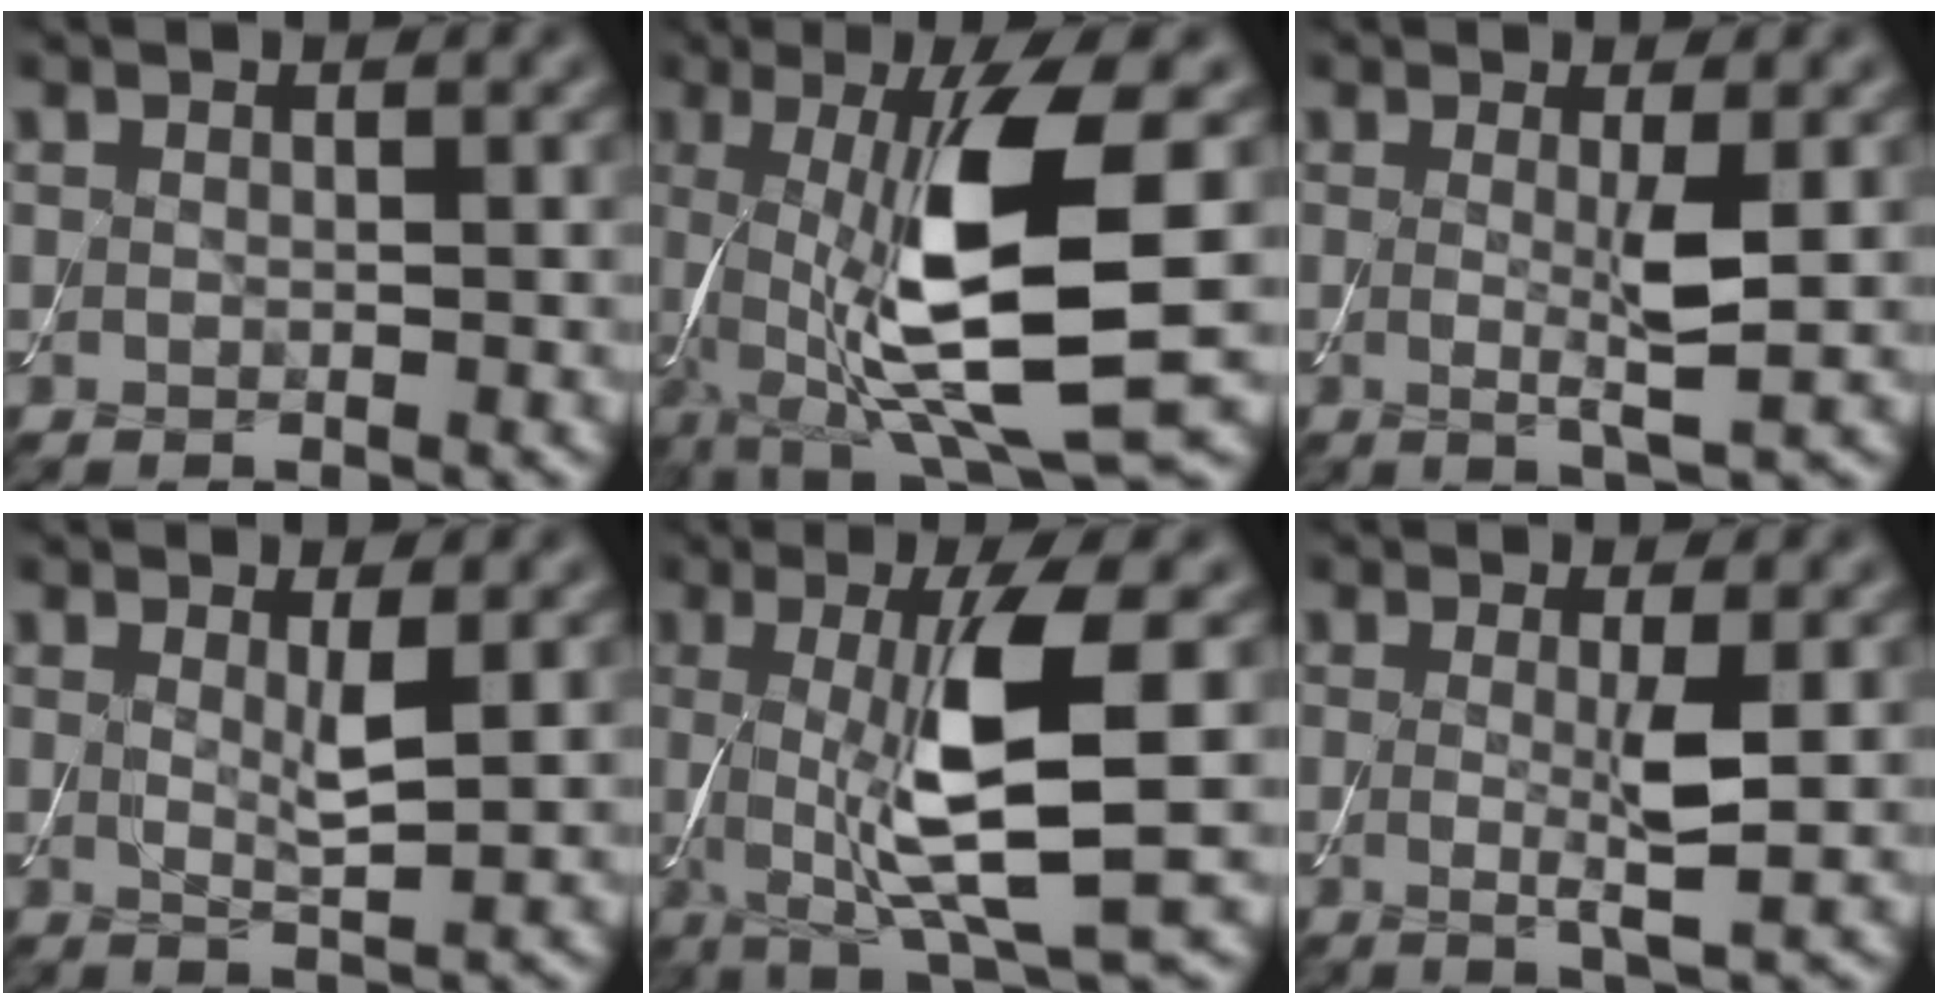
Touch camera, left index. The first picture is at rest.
{"total": 12.6, "force": [0.0, 3.2, 12.2], "torque": [-0.215, -0.010, 0.007]}
{"total": 3.2, "force": [0.1, 0.3, 3.2], "torque": [-0.062, -0.010, 0.002]}
{"total": 2.2, "force": [0.8, 0.4, 2.0], "torque": [-0.035, -0.009, 0.014]}
{"total": 9.5, "force": [0.2, 1.9, 9.3], "torque": [-0.148, -0.007, 0.012]}
{"total": 3.2, "force": [0.0, 0.3, 3.2], "torque": [-0.063, -0.010, 0.001]}